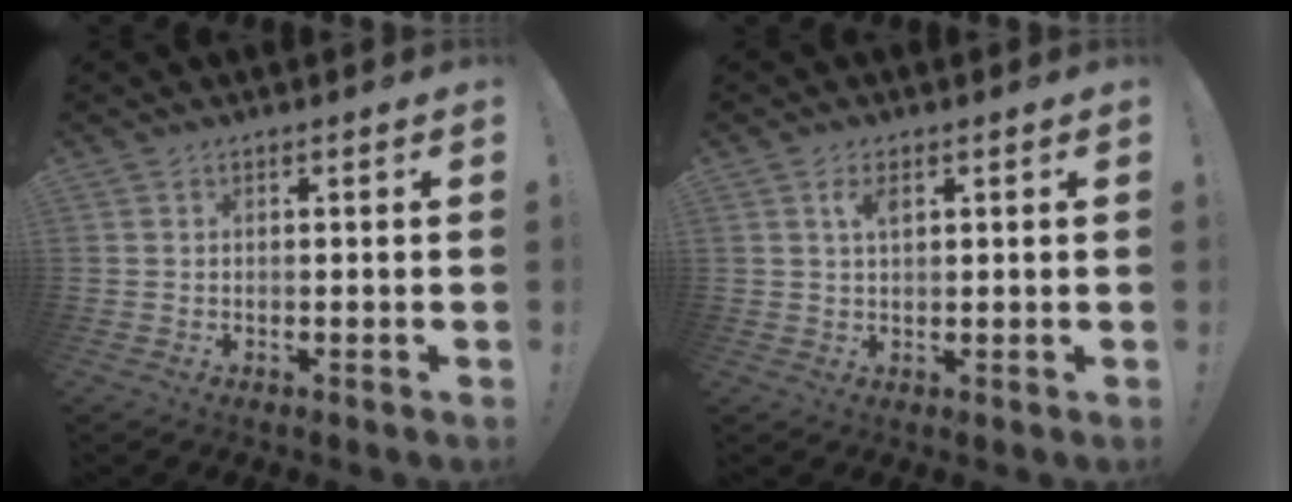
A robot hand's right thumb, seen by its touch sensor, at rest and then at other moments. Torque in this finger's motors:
{"motor_torque": [0.67, 0.24, 0.42, -0.10, 0.00]}